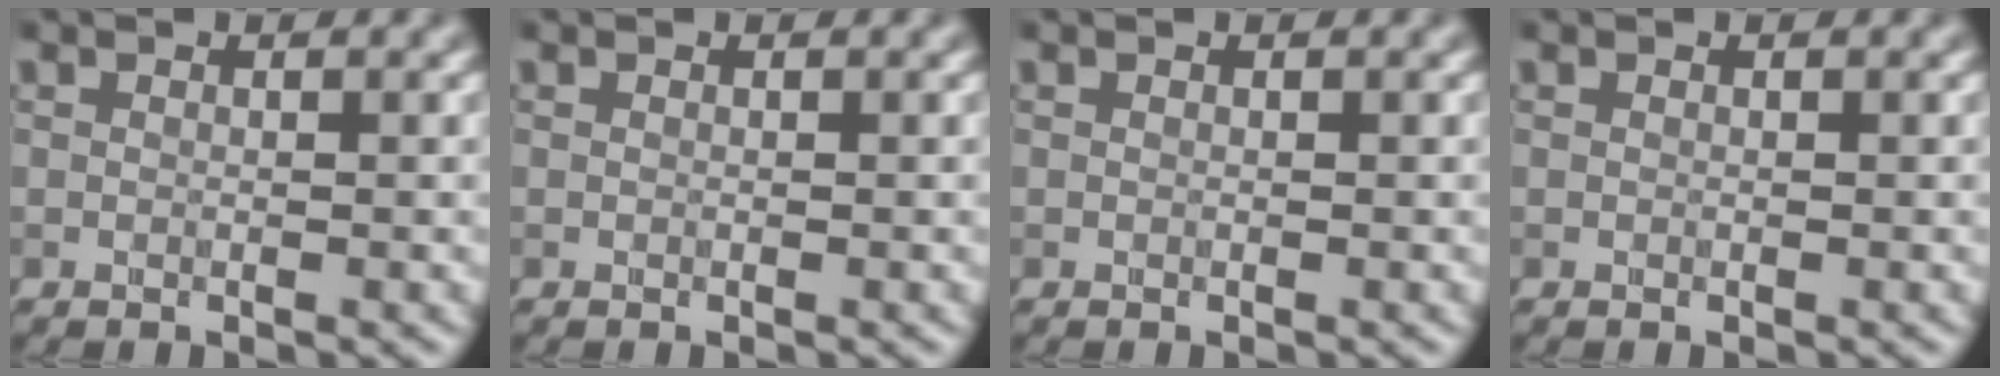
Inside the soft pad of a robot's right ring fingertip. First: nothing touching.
{"total": 0.0}
{"total": 0.0}
{"total": 0.0}